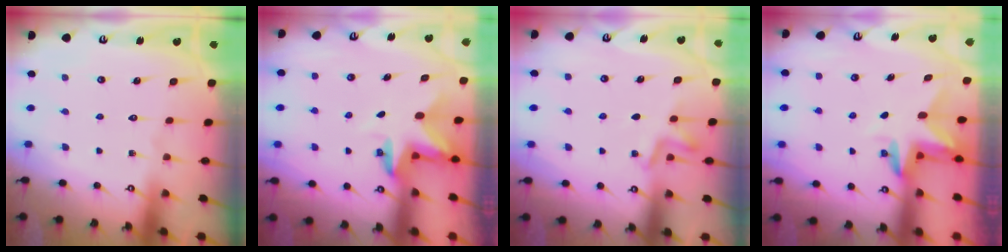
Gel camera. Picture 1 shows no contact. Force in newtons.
{"total": 2.8, "press": 2.8, "slide": 0.2}
{"total": 5.1, "press": 4.9, "slide": 1.5}
{"total": 2.9, "press": 2.9, "slide": 0.2}